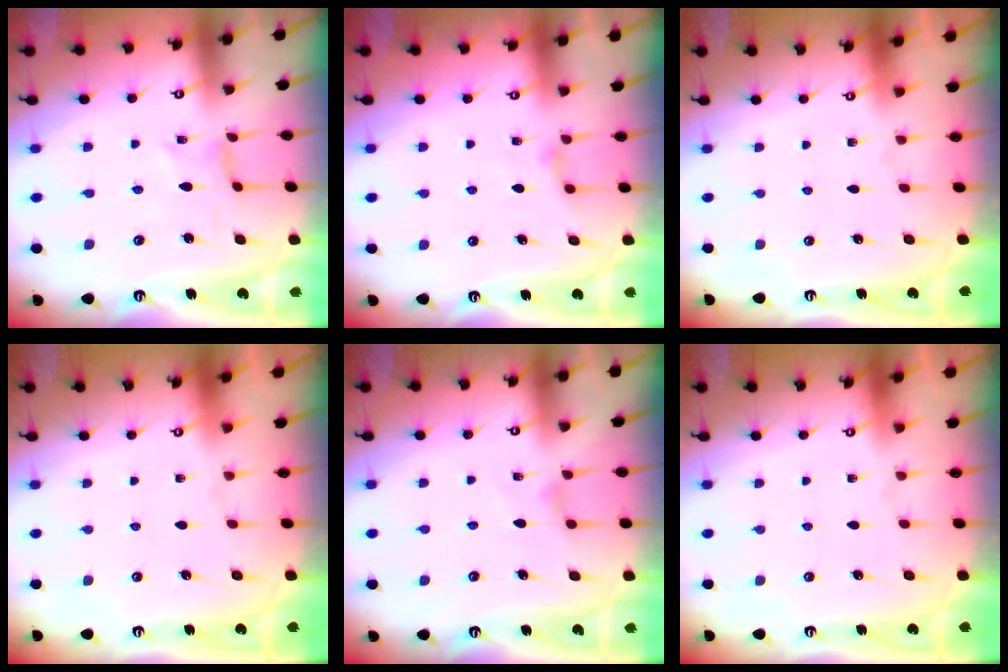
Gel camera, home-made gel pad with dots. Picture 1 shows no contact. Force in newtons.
{"total": 2.8, "press": 2.7, "slide": 0.6}
{"total": 0.0}
{"total": 0.0}
{"total": 2.4, "press": 2.3, "slide": 0.4}
{"total": 0.0}